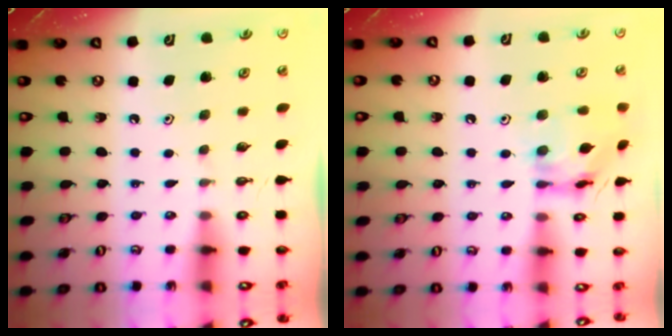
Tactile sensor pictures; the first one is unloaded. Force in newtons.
{"total": 13.9, "press": 13.8, "slide": 1.2}